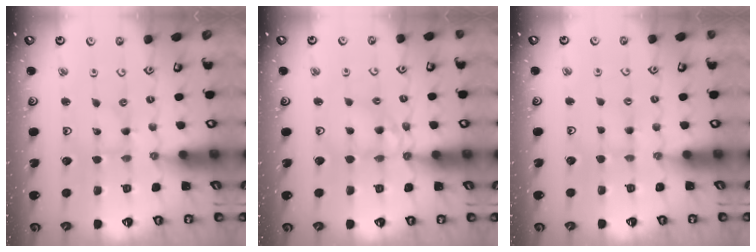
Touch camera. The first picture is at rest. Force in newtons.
{"total": 8.3, "press": 8.2, "slide": 0.9}
{"total": 2.1, "press": 2.0, "slide": 0.3}